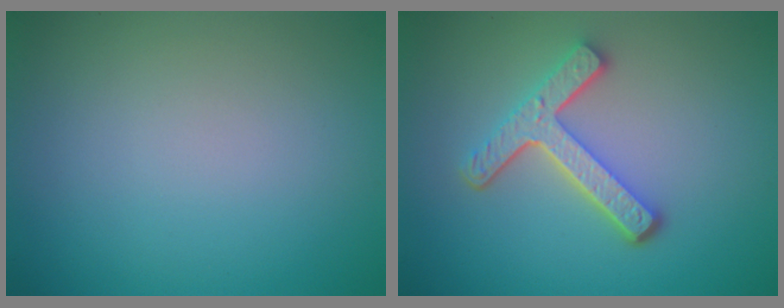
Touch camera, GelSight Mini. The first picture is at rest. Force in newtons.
{"total": 4.7, "press": 3.5, "slide": 3.2}